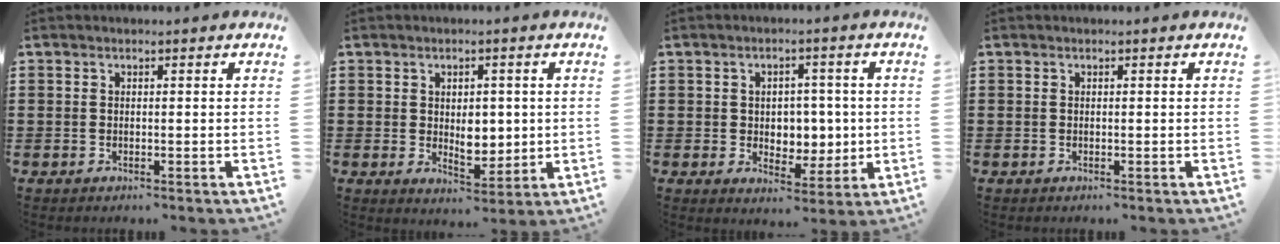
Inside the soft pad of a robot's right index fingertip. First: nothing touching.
{"total": 4.9, "force": [0.6, 3.3, 3.6], "torque": [-0.044, -0.002, 0.004]}
{"total": 4.6, "force": [0.7, 4.1, 2.0], "torque": [-0.032, 0.007, 0.005]}
{"total": 0.0}